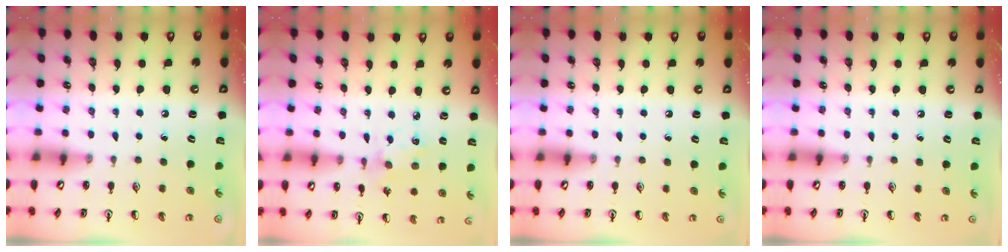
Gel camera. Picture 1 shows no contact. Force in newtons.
{"total": 3.3, "press": 3.3, "slide": 0.4}
{"total": 0.0}
{"total": 0.0}